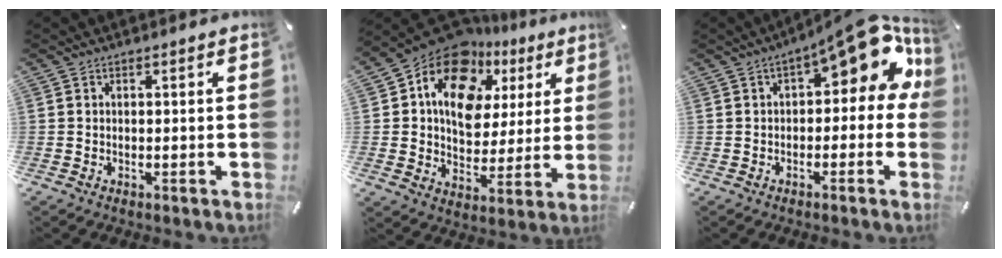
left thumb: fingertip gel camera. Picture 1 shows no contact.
{"total": 16.2, "force": [9.0, 11.2, 7.7], "torque": [-0.141, -0.056, 0.163]}
{"total": 13.4, "force": [5.5, 5.8, 10.7], "torque": [-0.134, -0.040, 0.089]}